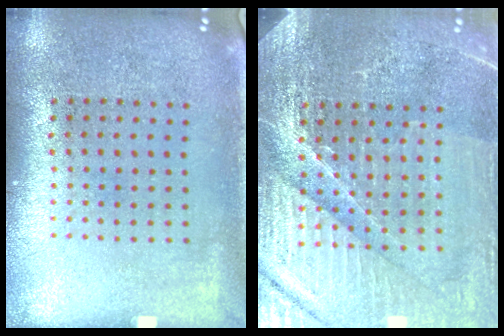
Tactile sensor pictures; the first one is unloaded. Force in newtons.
{"total": 4.9, "press": 4.6, "slide": 1.5}